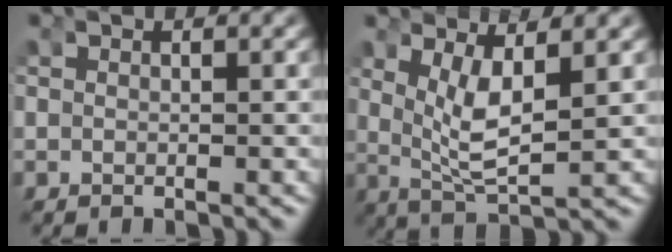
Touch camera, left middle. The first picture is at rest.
{"total": 5.7, "force": [1.3, 2.7, 4.8], "torque": [-0.102, -0.015, 0.028]}